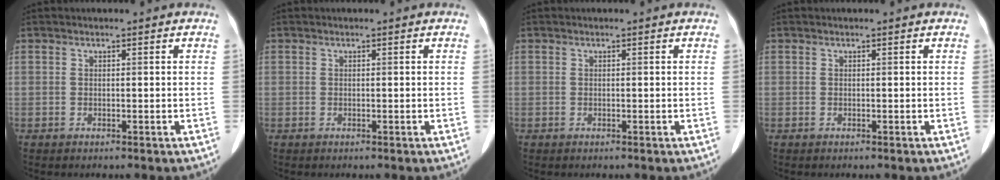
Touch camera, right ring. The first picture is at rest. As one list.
[{"total": 0.0}, {"total": 0.0}, {"total": 0.0}]